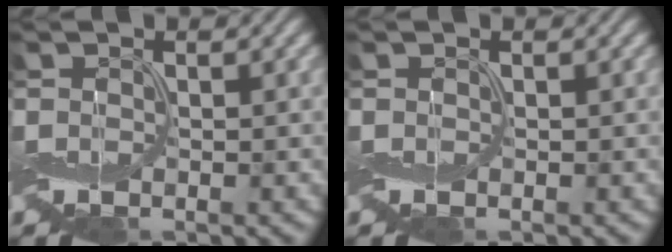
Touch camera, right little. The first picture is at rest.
{"total": 0.0}